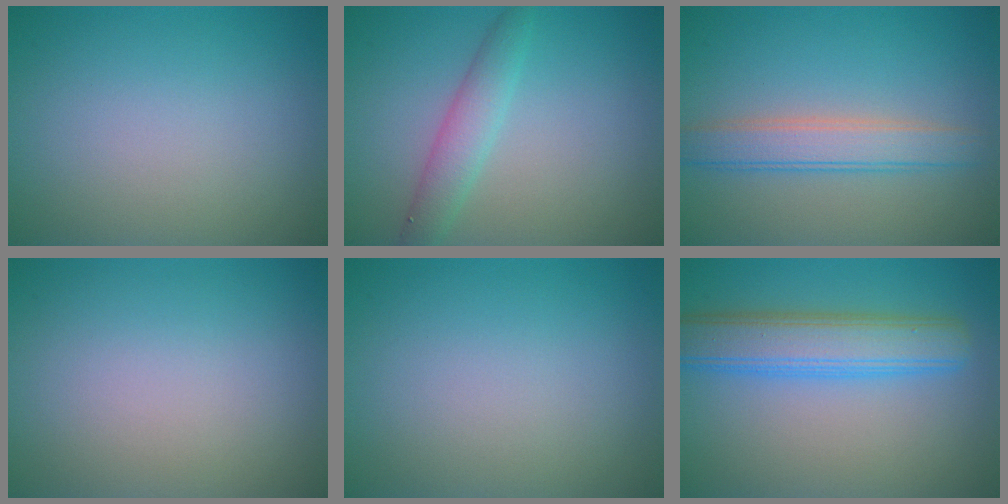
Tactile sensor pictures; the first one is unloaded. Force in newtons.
{"total": 2.8, "press": 2.8, "slide": 0.2}
{"total": 3.6, "press": 3.6, "slide": 0.1}
{"total": 0.0}
{"total": 0.0}
{"total": 5.7, "press": 5.7, "slide": 0.2}